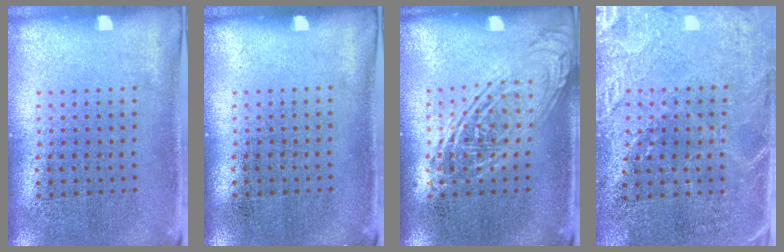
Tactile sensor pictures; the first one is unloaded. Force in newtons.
{"total": 0.0}
{"total": 2.4, "press": 2.4, "slide": 0.2}
{"total": 2.9, "press": 2.7, "slide": 1.0}